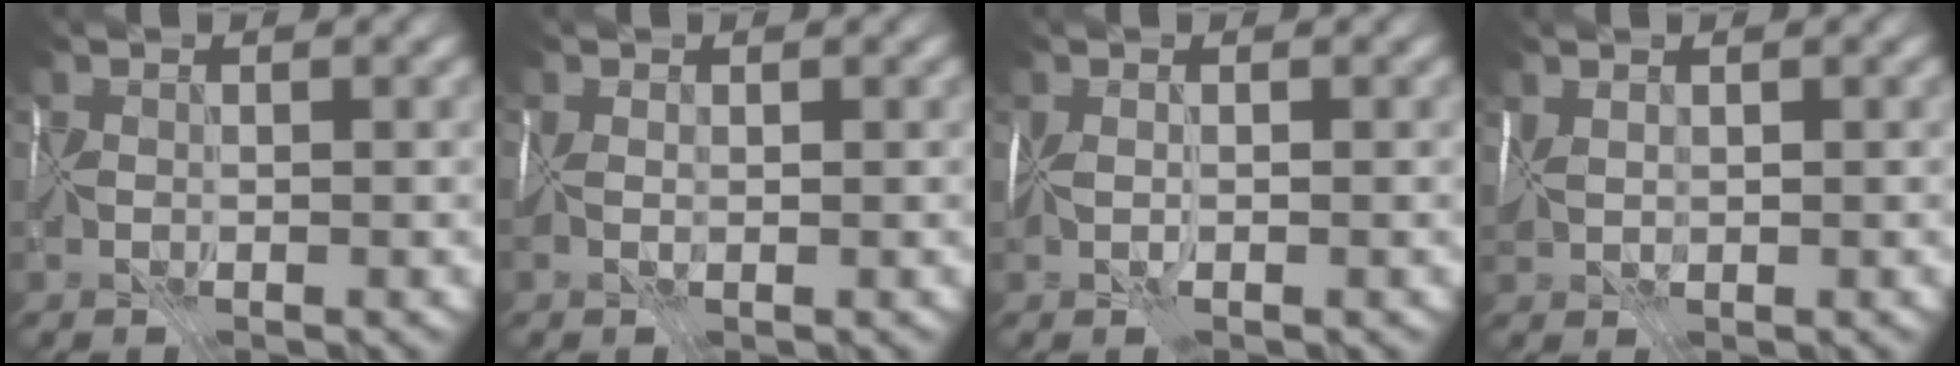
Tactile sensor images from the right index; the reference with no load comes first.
{"total": 1.6, "force": [-0.1, 0.9, 1.3], "torque": [-0.030, 0.002, -0.001]}
{"total": 1.9, "force": [-0.5, 0.8, 1.7], "torque": [-0.034, -0.002, -0.014]}
{"total": 1.8, "force": [0.7, 1.1, 1.2], "torque": [-0.031, 0.008, 0.013]}